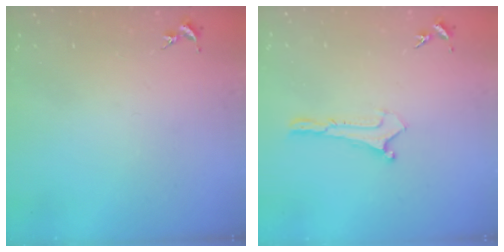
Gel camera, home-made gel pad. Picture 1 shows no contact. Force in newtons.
{"total": 0.0}